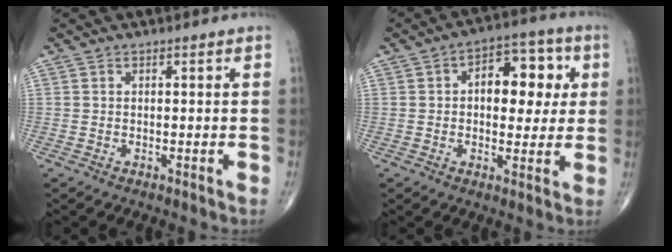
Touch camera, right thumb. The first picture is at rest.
{"total": 11.9, "force": [2.2, 7.1, 9.3], "torque": [-0.086, 0.015, 0.025]}